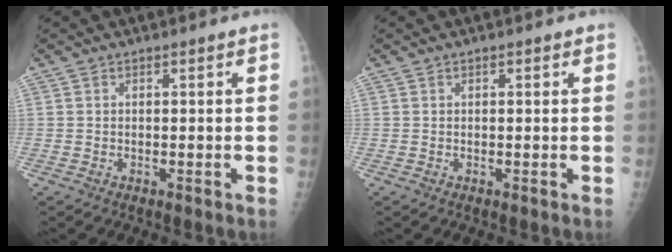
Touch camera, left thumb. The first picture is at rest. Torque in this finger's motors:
{"motor_torque": [-0.35, -0.20, 0.03, 0.05, 0.03]}